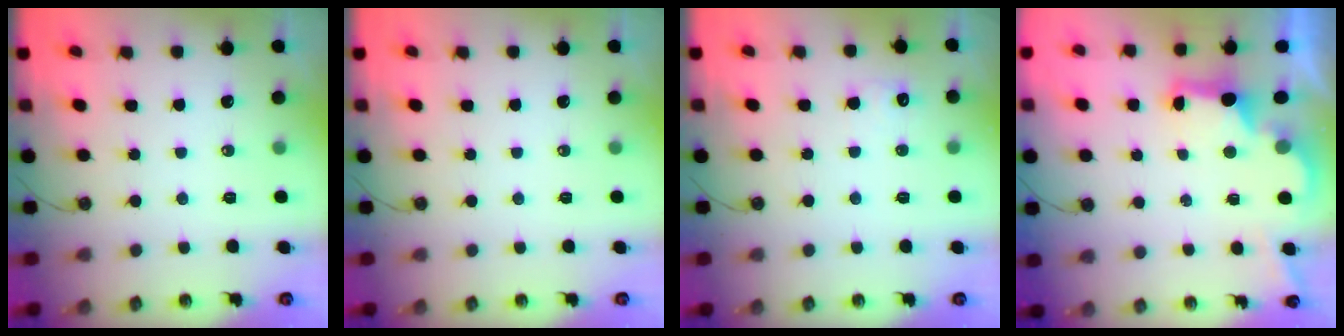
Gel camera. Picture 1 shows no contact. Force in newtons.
{"total": 0.0}
{"total": 5.7, "press": 5.5, "slide": 1.3}
{"total": 2.9, "press": 2.8, "slide": 0.9}